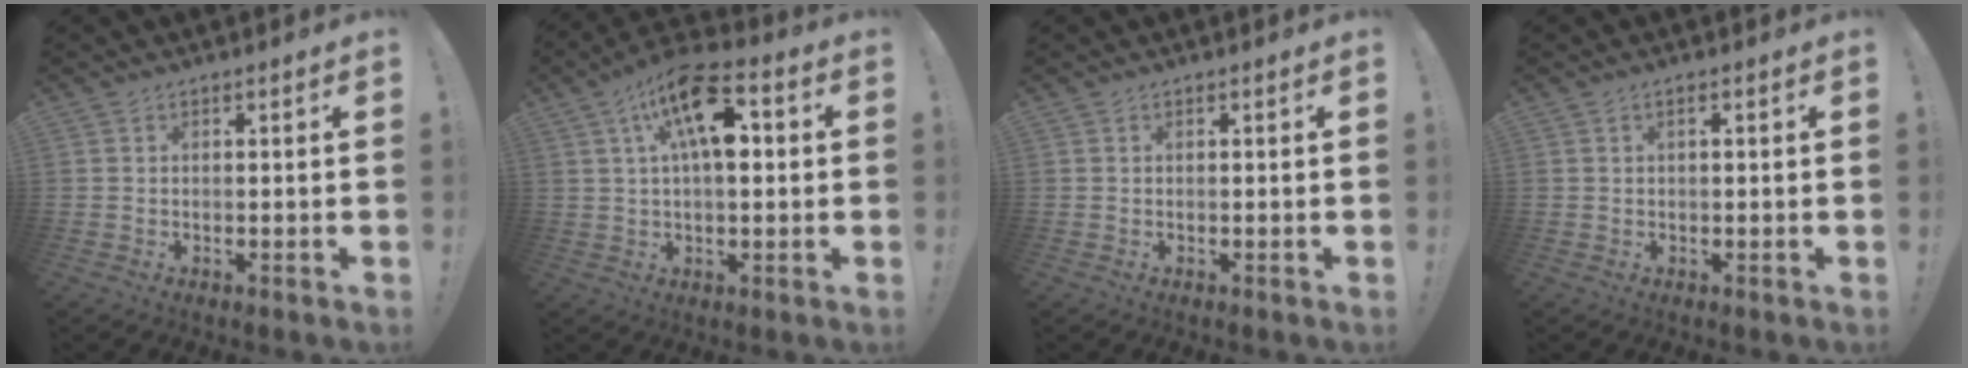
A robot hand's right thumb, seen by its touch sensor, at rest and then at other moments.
{"total": 14.7, "force": [4.7, 6.1, 12.5], "torque": [-0.209, -0.011, 0.076]}
{"total": 0.0}
{"total": 1.0, "force": [0.1, 0.1, 0.9], "torque": [-0.022, 0.004, 0.000]}